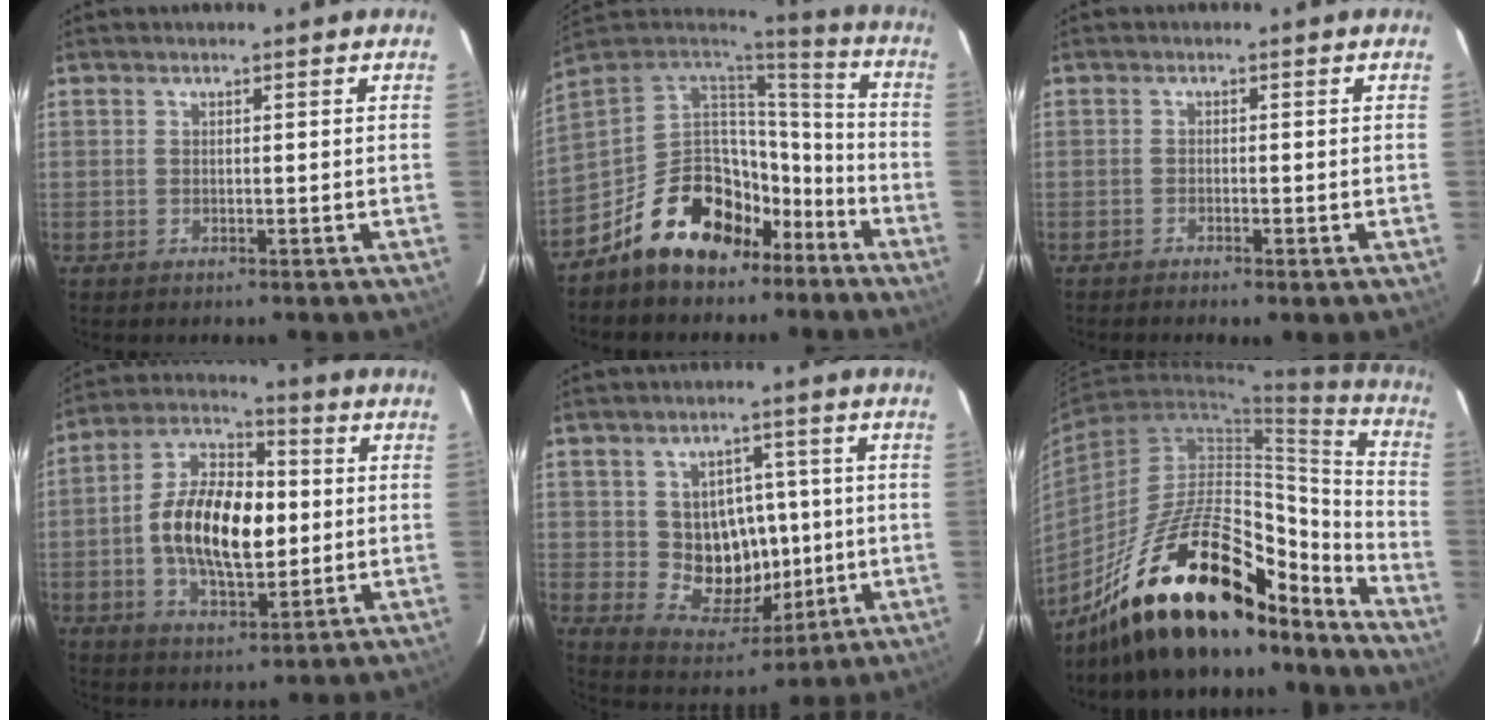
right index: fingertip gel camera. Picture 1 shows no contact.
{"total": 19.2, "force": [-11.0, 11.7, 10.5], "torque": [-0.218, 0.031, -0.160]}
{"total": 1.1, "force": [-0.8, 0.1, 0.7], "torque": [-0.021, 0.000, -0.016]}
{"total": 15.8, "force": [-0.6, 8.1, 13.6], "torque": [-0.251, 0.019, -0.011]}
{"total": 10.8, "force": [-0.1, 9.5, 5.2], "torque": [-0.097, 0.005, 0.019]}
{"total": 25.9, "force": [-19.5, 9.1, 14.4], "torque": [-0.234, 0.025, -0.305]}